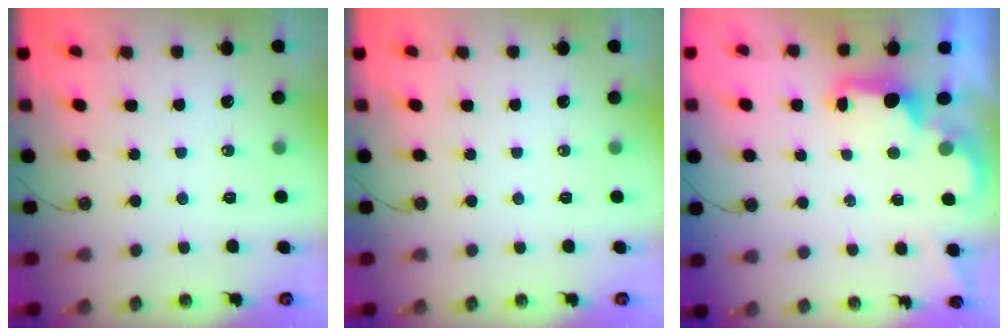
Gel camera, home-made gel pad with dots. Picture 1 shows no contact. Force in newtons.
{"total": 0.0}
{"total": 2.3, "press": 2.2, "slide": 0.7}